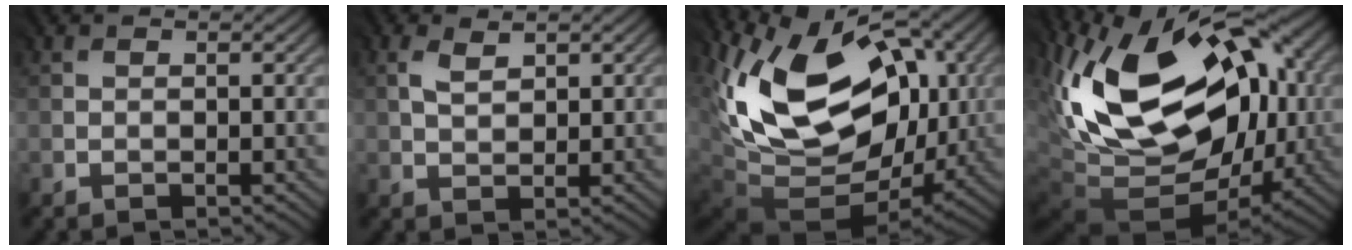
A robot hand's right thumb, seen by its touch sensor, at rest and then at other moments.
{"total": 2.4, "force": [1.3, 1.4, 1.4], "torque": [-0.039, 0.002, 0.027]}
{"total": 17.5, "force": [3.9, 12.0, 12.2], "torque": [-0.236, -0.010, 0.081]}
{"total": 20.8, "force": [3.5, 13.1, 15.8], "torque": [-0.308, 0.001, 0.074]}